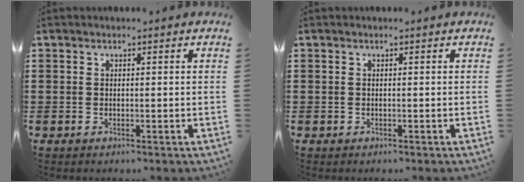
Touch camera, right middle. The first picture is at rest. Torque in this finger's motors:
{"motor_torque": [-0.01, -0.01, -0.01, -0.01]}